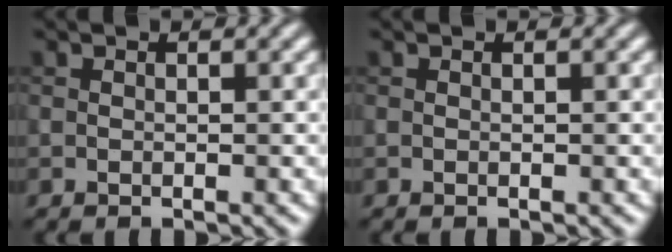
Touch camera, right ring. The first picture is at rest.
{"total": 0.0}